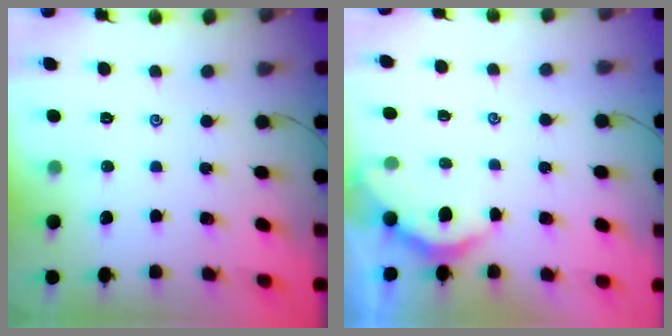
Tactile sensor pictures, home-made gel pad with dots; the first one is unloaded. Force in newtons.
{"total": 2.6, "press": 2.5, "slide": 0.2}